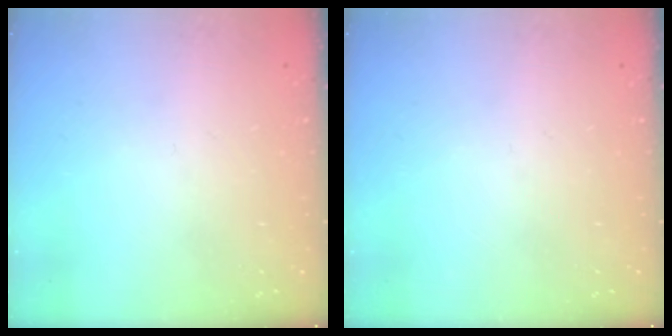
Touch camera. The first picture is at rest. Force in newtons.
{"total": 0.0}